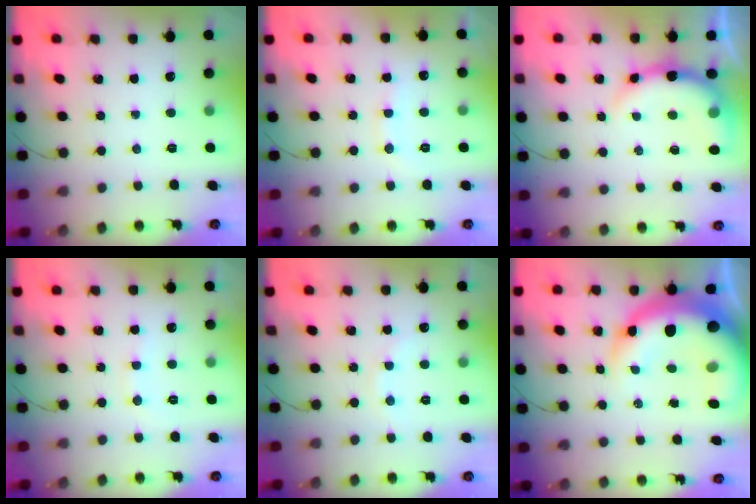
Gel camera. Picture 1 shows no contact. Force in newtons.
{"total": 8.1, "press": 8.0, "slide": 1.2}
{"total": 9.3, "press": 9.1, "slide": 2.0}
{"total": 6.6, "press": 6.5, "slide": 1.2}
{"total": 6.3, "press": 6.2, "slide": 1.3}
{"total": 21.3, "press": 20.7, "slide": 5.4}